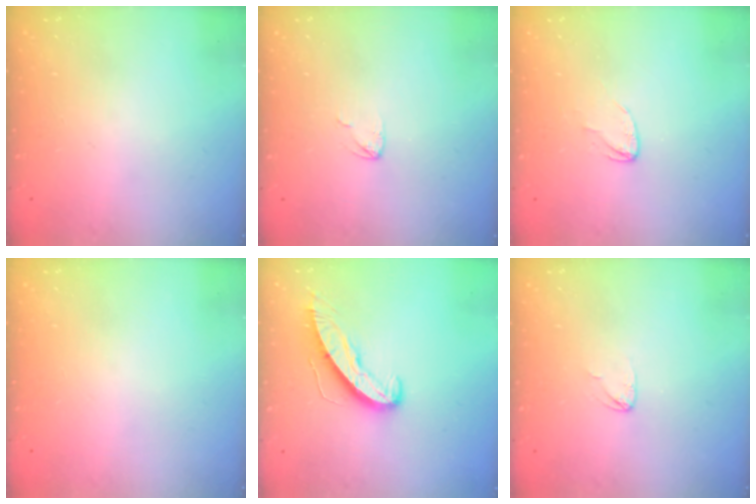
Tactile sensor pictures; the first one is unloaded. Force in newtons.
{"total": 3.0, "press": 2.9, "slide": 0.3}
{"total": 3.3, "press": 3.3, "slide": 0.2}
{"total": 0.0}
{"total": 9.7, "press": 9.6, "slide": 0.6}
{"total": 2.6, "press": 2.6, "slide": 0.1}